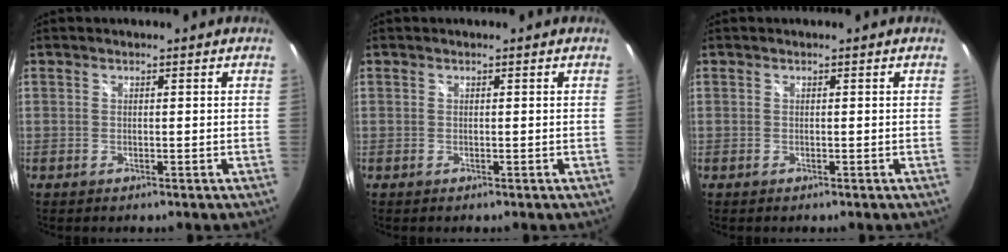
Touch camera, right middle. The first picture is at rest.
{"total": 0.0}
{"total": 0.0}